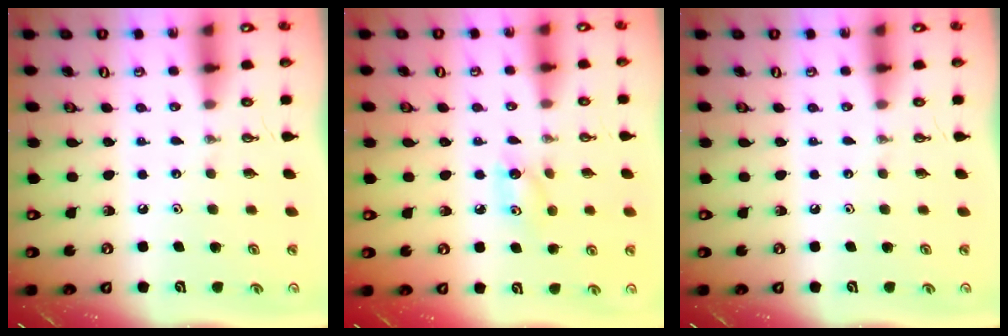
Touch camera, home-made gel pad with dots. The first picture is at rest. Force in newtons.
{"total": 5.7, "press": 5.6, "slide": 0.5}
{"total": 0.0}